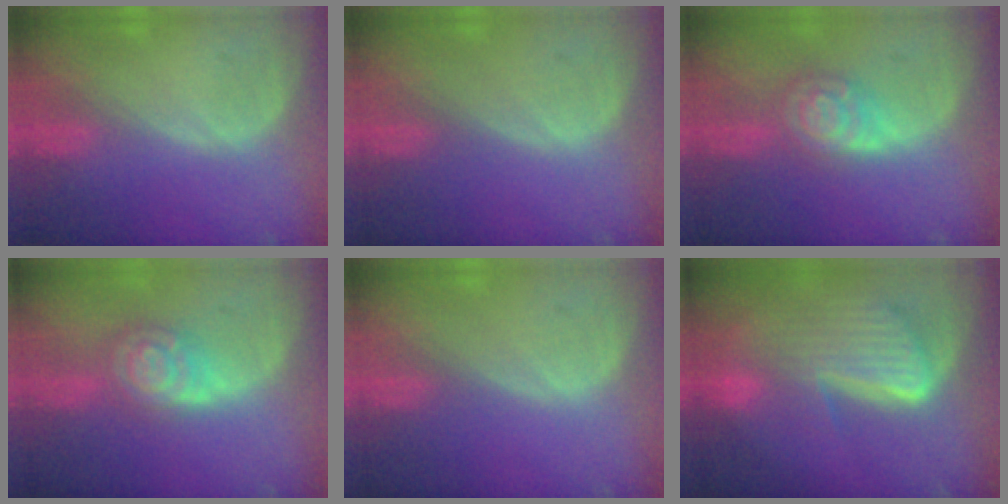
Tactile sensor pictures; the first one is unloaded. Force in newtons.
{"total": 0.0}
{"total": 6.3, "press": 6.3, "slide": 0.4}
{"total": 6.6, "press": 6.6, "slide": 0.4}
{"total": 0.0}
{"total": 9.8, "press": 8.2, "slide": 5.2}